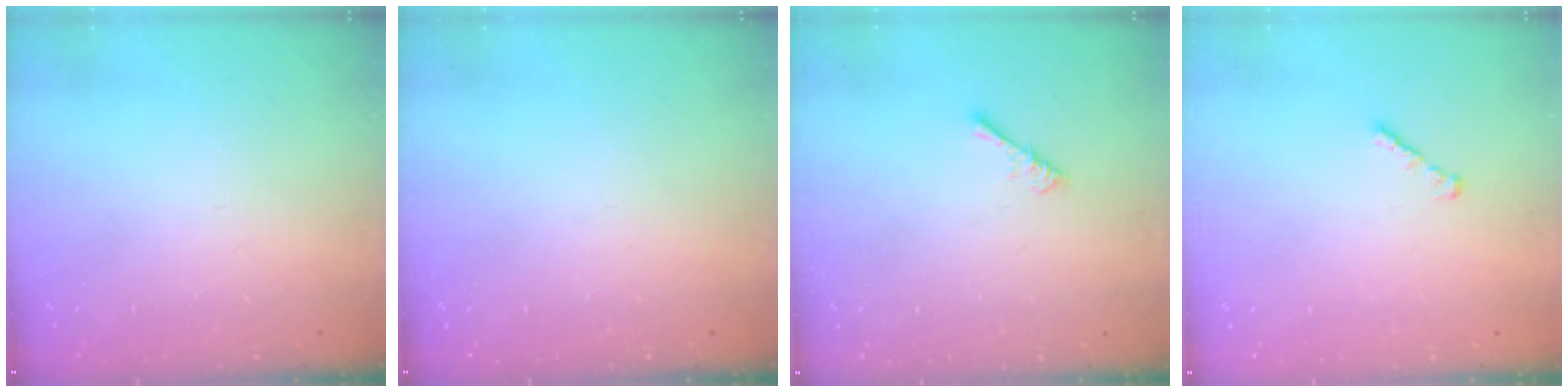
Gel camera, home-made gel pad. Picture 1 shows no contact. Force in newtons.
{"total": 0.0}
{"total": 0.8, "press": 0.8, "slide": 0.3}
{"total": 1.6, "press": 1.5, "slide": 0.5}